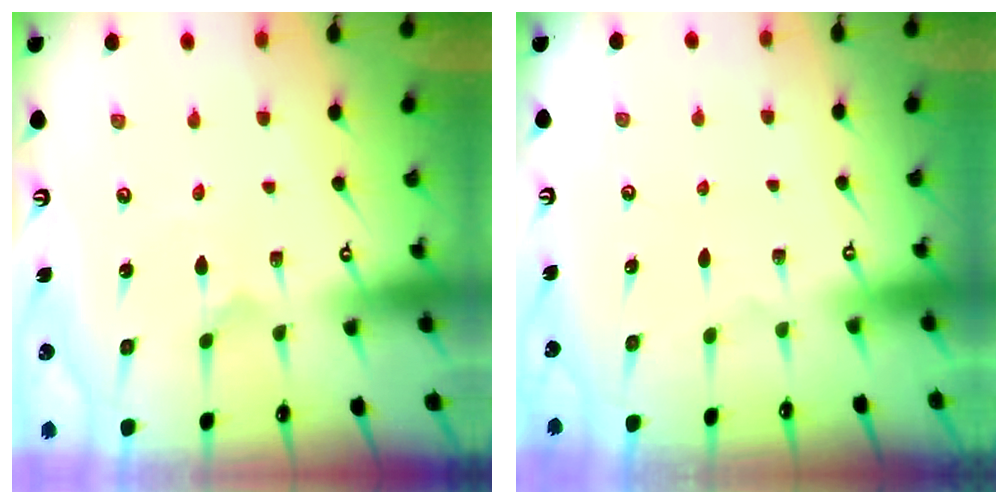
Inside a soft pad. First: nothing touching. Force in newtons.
{"total": 0.0}